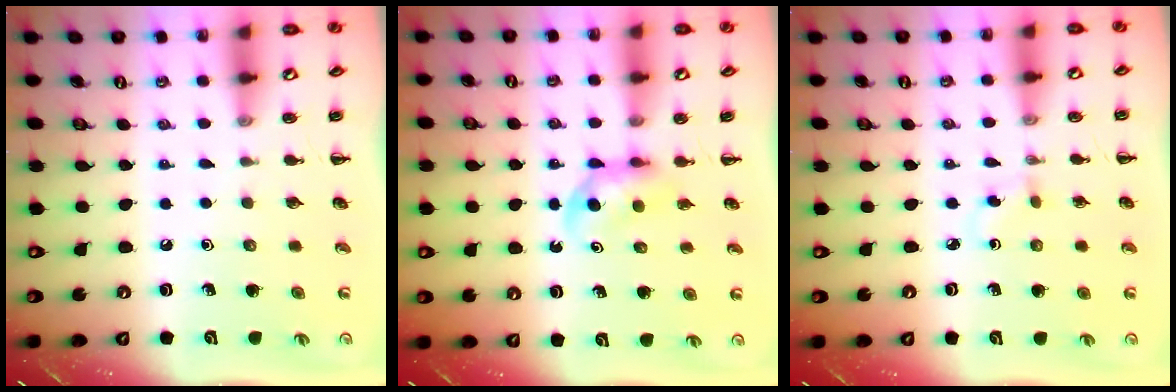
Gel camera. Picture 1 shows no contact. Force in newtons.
{"total": 4.1, "press": 4.0, "slide": 0.9}
{"total": 1.9, "press": 1.7, "slide": 0.9}